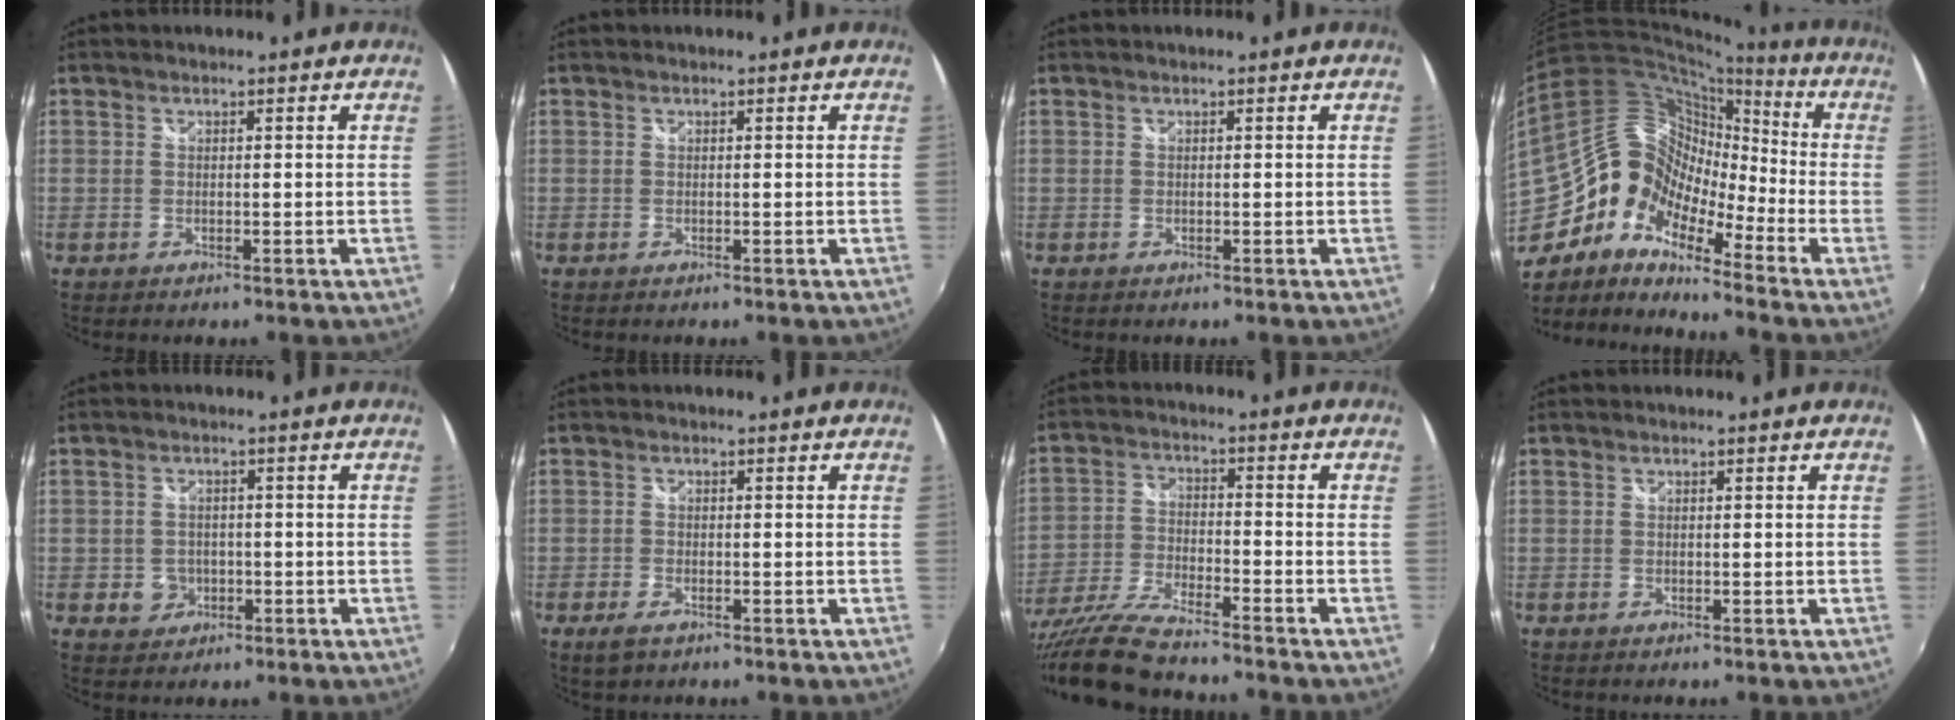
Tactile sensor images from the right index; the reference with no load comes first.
{"total": 0.0}
{"total": 0.0}
{"total": 15.8, "force": [-8.6, 8.5, 10.1], "torque": [-0.171, 0.004, -0.183]}
{"total": 4.1, "force": [-1.2, 3.7, 1.0], "torque": [-0.027, 0.004, -0.013]}
{"total": 2.8, "force": [-1.8, 1.2, 1.9], "torque": [-0.041, -0.006, -0.032]}
{"total": 14.0, "force": [-12.0, 1.0, 7.1], "torque": [-0.154, -0.032, -0.228]}
{"total": 0.0}